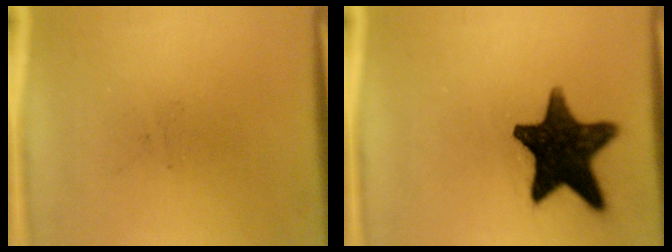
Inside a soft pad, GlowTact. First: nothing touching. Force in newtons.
{"total": 16.4}